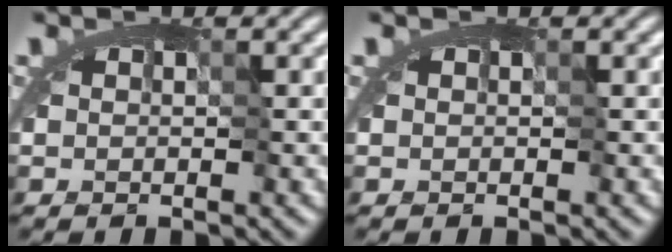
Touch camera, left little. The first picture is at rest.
{"total": 0.0}